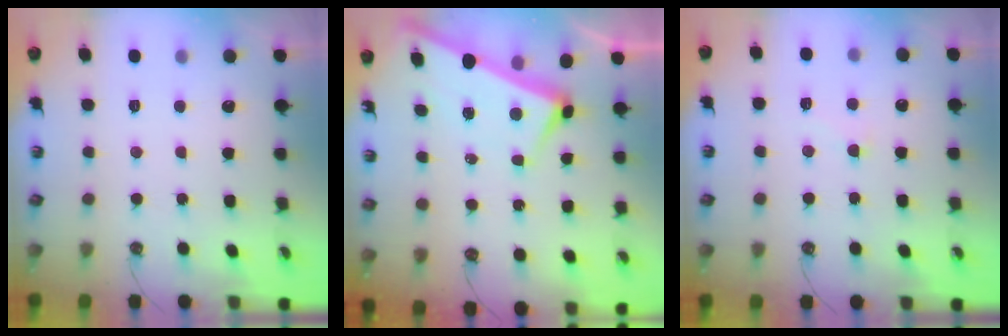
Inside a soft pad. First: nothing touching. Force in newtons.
{"total": 2.8, "press": 2.8, "slide": 0.6}
{"total": 4.1, "press": 4.0, "slide": 0.9}